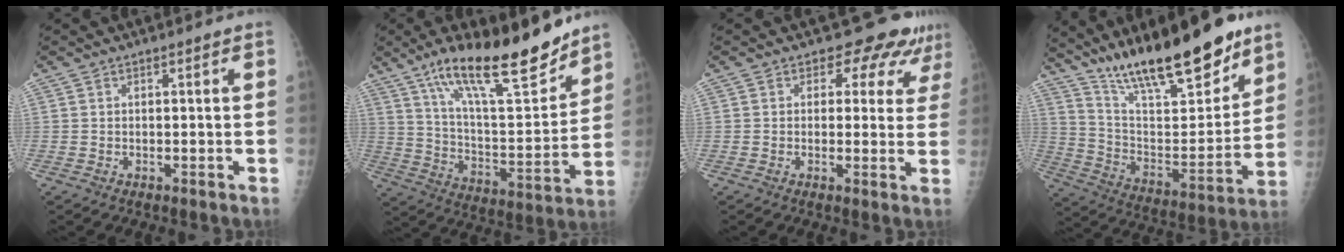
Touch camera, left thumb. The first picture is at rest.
{"total": 21.3, "force": [15.1, 4.4, 14.4], "torque": [-0.217, -0.077, 0.261]}
{"total": 7.6, "force": [6.2, 4.2, 1.6], "torque": [0.025, -0.029, 0.054]}
{"total": 24.6, "force": [18.4, 6.3, 15.2], "torque": [-0.213, -0.088, 0.314]}